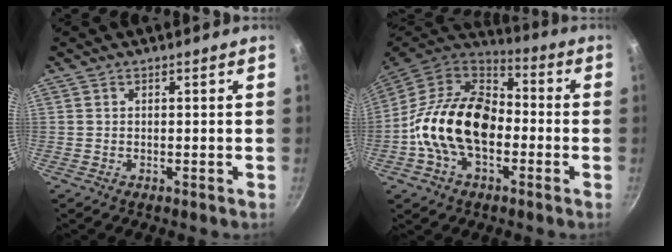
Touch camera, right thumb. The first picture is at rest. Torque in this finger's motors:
{"motor_torque": [2.37, 2.64, 1.36, -1.41, 0.26]}